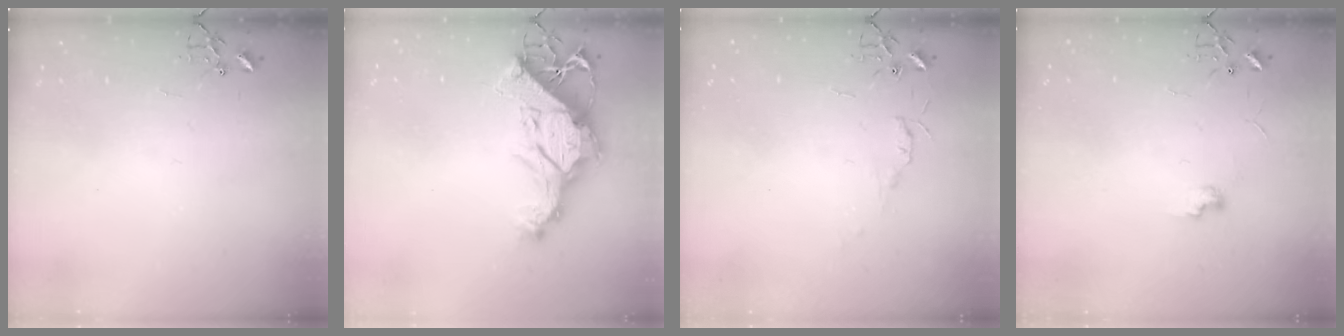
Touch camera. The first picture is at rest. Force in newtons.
{"total": 15.6, "press": 15.4, "slide": 2.1}
{"total": 4.8, "press": 4.8, "slide": 0.7}
{"total": 5.9, "press": 5.9, "slide": 0.7}